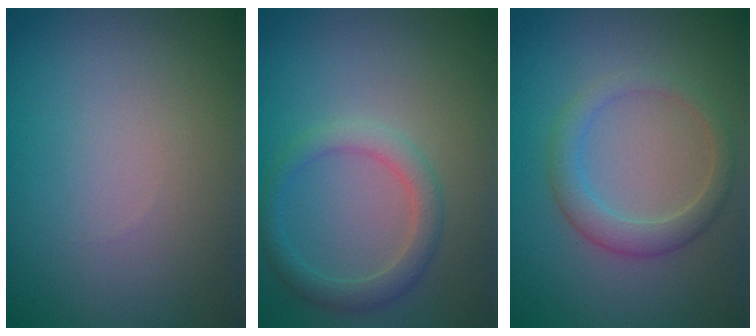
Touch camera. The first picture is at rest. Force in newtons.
{"total": 2.4, "press": 2.4, "slide": 0.2}
{"total": 2.7, "press": 2.7, "slide": 0.1}